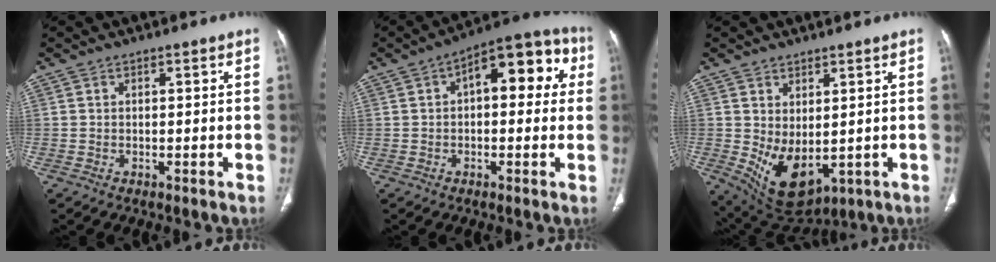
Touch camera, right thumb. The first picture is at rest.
{"total": 13.4, "force": [2.7, 6.8, 11.2], "torque": [-0.105, 0.037, 0.027]}
{"total": 9.7, "force": [-0.8, 5.6, 7.9], "torque": [-0.122, -0.011, 0.019]}